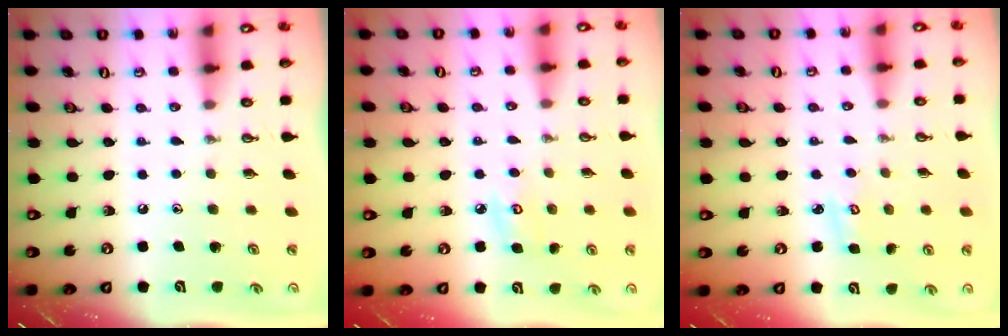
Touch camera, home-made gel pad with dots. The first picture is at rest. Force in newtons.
{"total": 5.6, "press": 5.5, "slide": 0.5}
{"total": 2.5, "press": 2.5, "slide": 0.3}